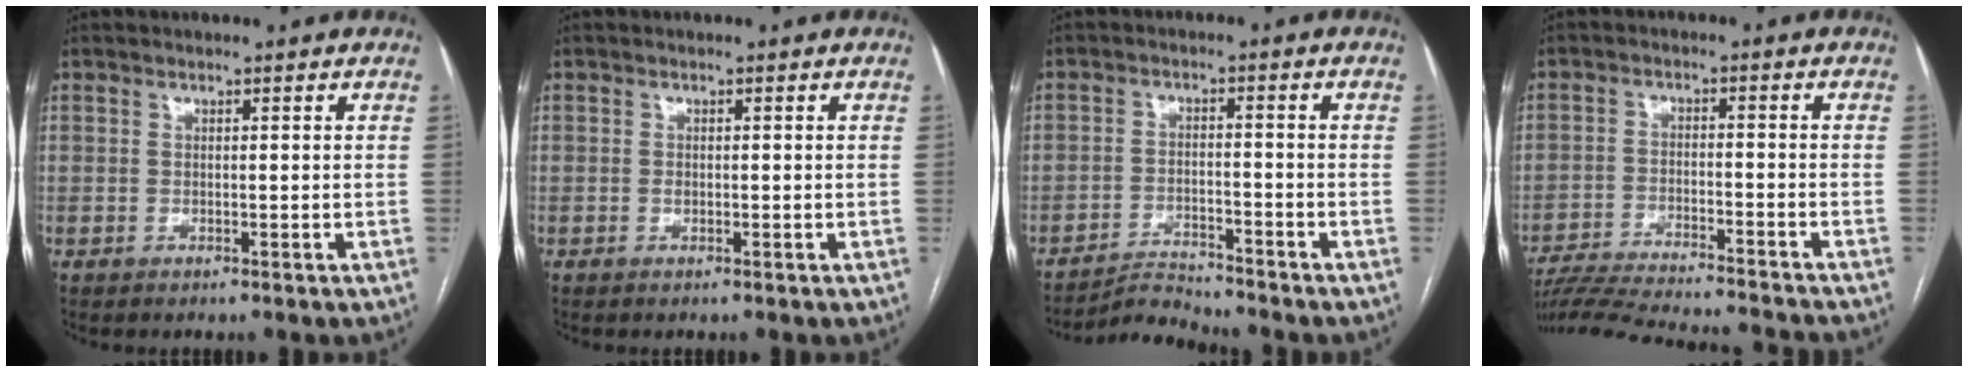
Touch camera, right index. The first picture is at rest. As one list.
[{"total": 0.6, "force": [-0.1, 0.4, 0.4], "torque": [-0.007, 0.000, -0.003]}, {"total": 4.9, "force": [-4.8, -1.0, -0.5], "torque": [0.004, -0.012, -0.084]}, {"total": 20.3, "force": [-18.8, 1.3, 7.7], "torque": [-0.138, -0.034, -0.272]}]